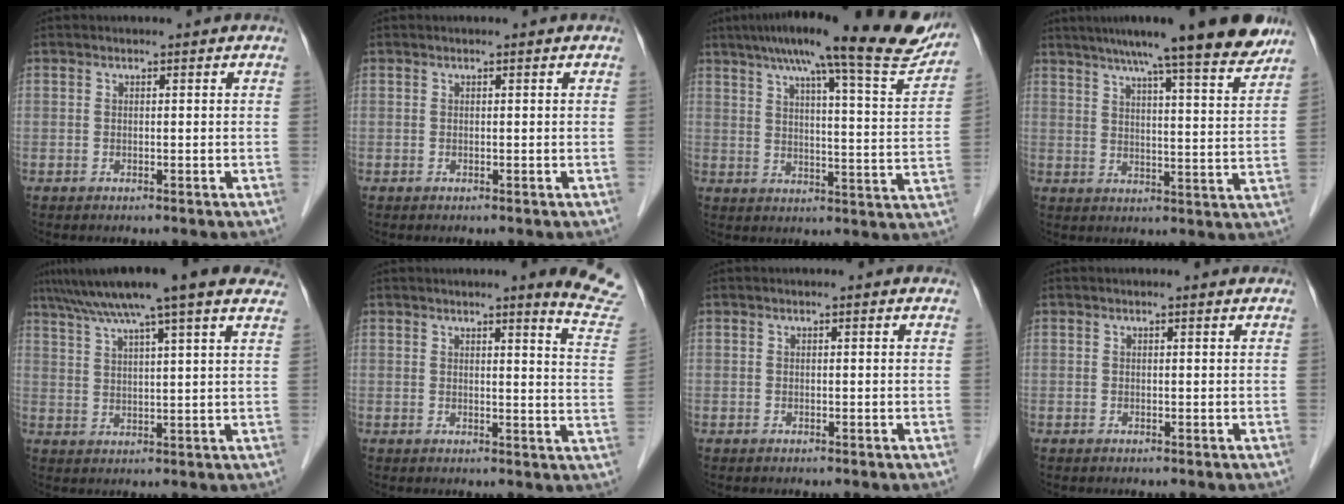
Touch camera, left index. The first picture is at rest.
{"total": 0.0}
{"total": 22.1, "force": [18.3, 1.8, 12.2], "torque": [-0.174, -0.009, 0.228]}
{"total": 16.9, "force": [14.0, 0.5, 9.5], "torque": [-0.133, 0.004, 0.185]}
{"total": 17.1, "force": [13.5, 0.6, 10.5], "torque": [-0.172, 0.046, 0.181]}
{"total": 9.6, "force": [8.9, -0.8, 3.4], "torque": [-0.022, -0.071, 0.072]}
{"total": 0.7, "force": [0.5, 0.1, 0.4], "torque": [-0.009, 0.008, 0.005]}
{"total": 0.8, "force": [0.7, 0.1, 0.4], "torque": [-0.011, 0.006, 0.008]}